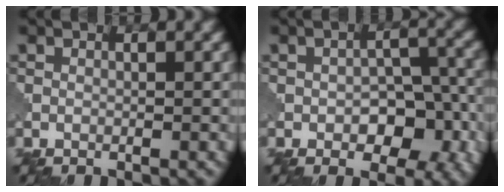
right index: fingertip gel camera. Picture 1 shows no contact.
{"total": 6.6, "force": [-2.0, 4.1, 4.8], "torque": [-0.053, -0.002, -0.027]}